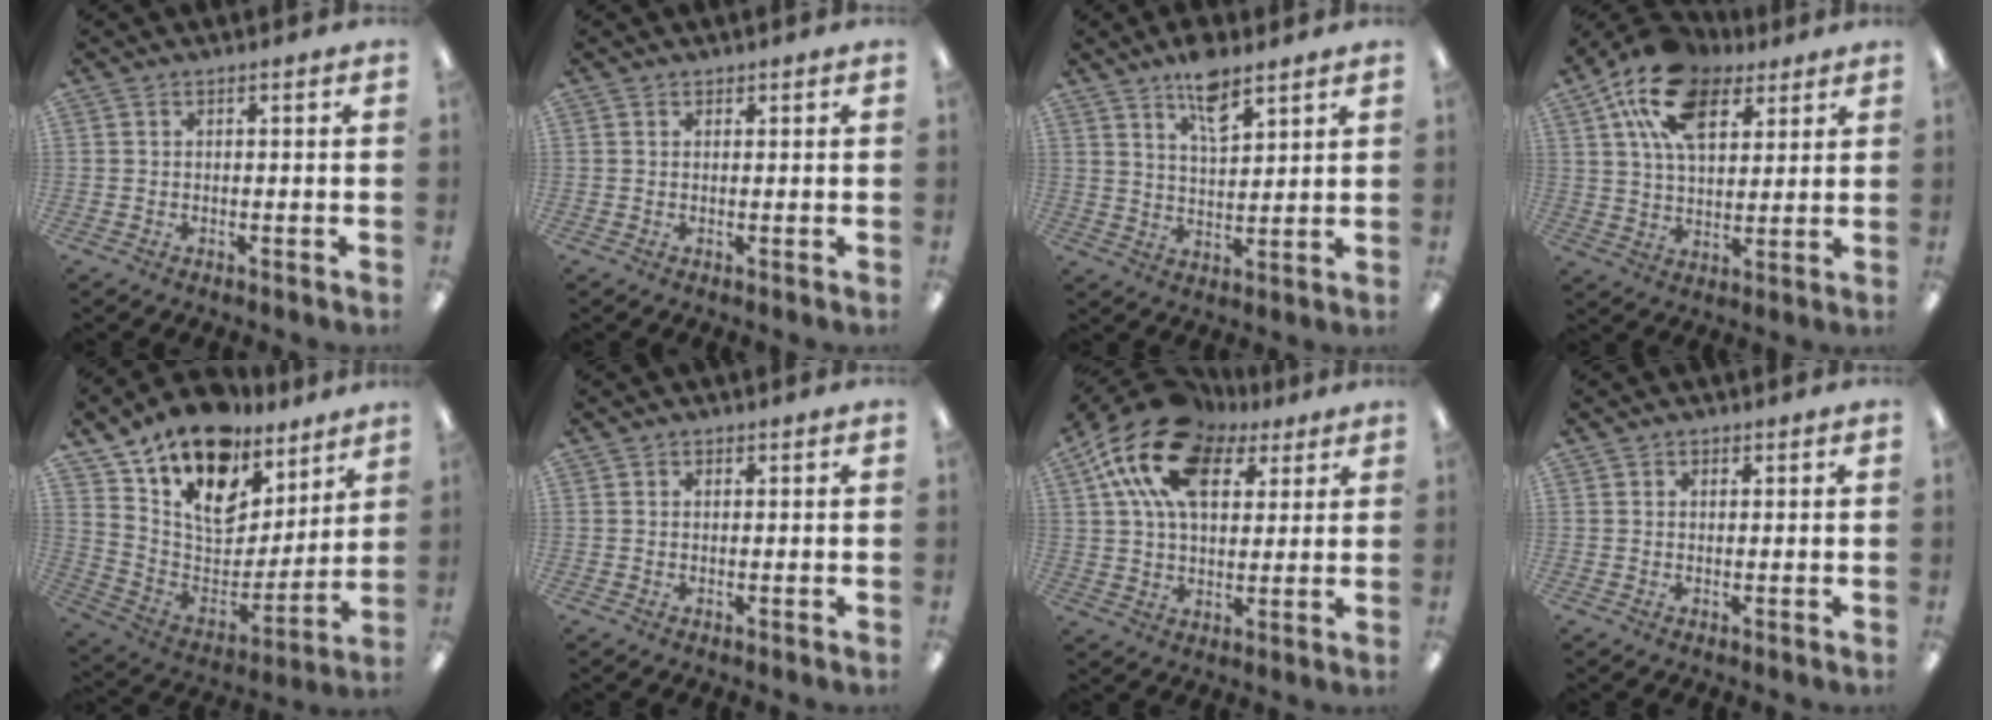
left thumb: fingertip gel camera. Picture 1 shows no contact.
{"total": 0.6, "force": [0.6, 0.2, -0.1], "torque": [0.001, -0.001, 0.011]}
{"total": 8.6, "force": [6.1, 3.3, 5.1], "torque": [-0.083, -0.030, 0.105]}
{"total": 16.8, "force": [9.3, 9.3, 10.4], "torque": [-0.196, -0.016, 0.171]}
{"total": 17.8, "force": [12.1, 10.3, 8.1], "torque": [-0.137, -0.087, 0.218]}
{"total": 0.6, "force": [0.5, 0.4, 0.0], "torque": [0.000, 0.002, 0.008]}
{"total": 19.4, "force": [10.3, 11.5, 11.9], "torque": [-0.237, -0.032, 0.183]}
{"total": 0.9, "force": [0.6, 0.7, 0.1], "torque": [0.006, 0.000, 0.009]}